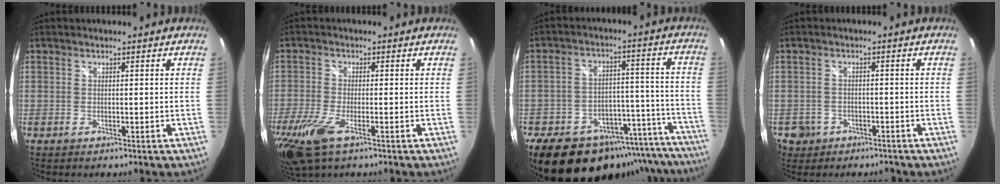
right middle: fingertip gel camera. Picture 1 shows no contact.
{"total": 10.4, "force": [-5.9, 3.3, 7.9], "torque": [-0.189, -0.038, -0.113]}
{"total": 26.9, "force": [-21.7, 12.2, 10.4], "torque": [-0.184, 0.036, -0.276]}
{"total": 6.9, "force": [-3.0, 5.9, 2.0], "torque": [-0.064, 0.004, -0.035]}